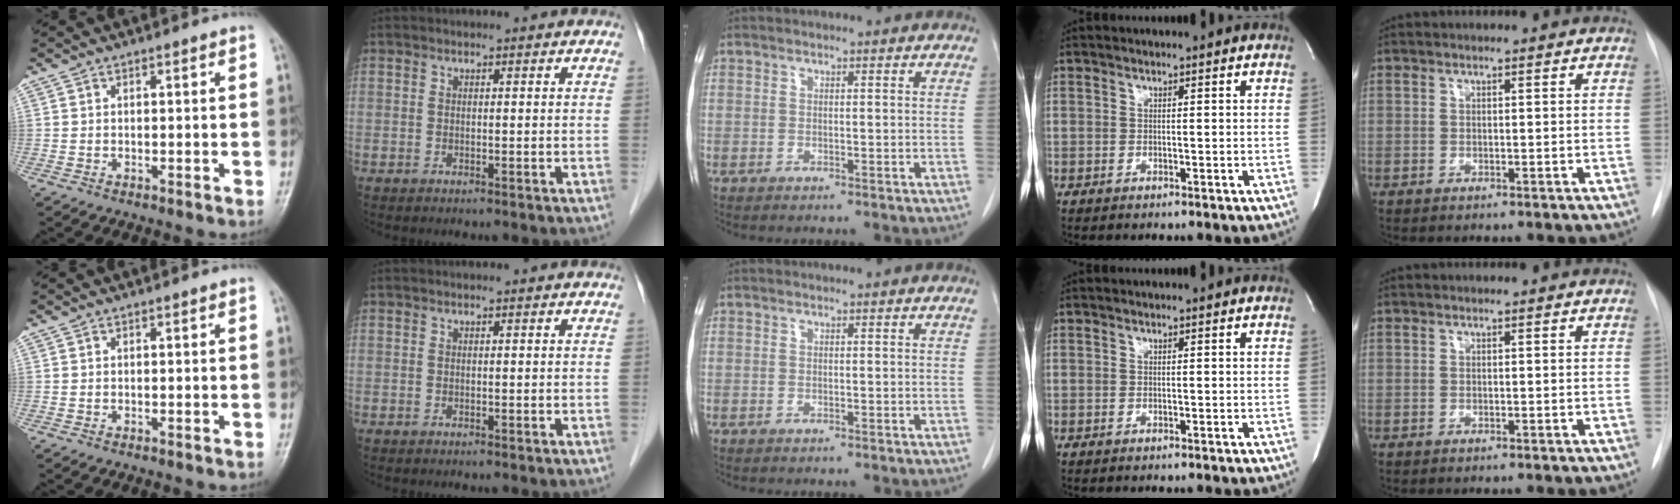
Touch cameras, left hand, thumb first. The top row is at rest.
{}